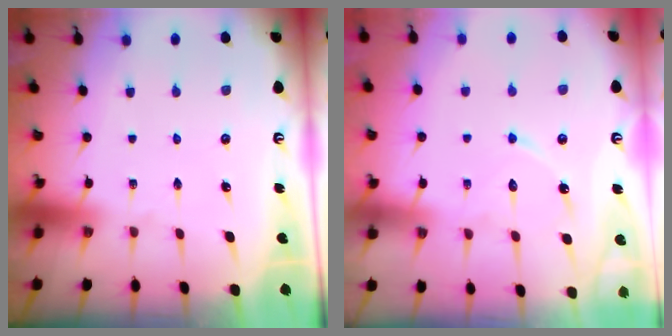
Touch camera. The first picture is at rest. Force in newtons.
{"total": 9.6, "press": 9.6, "slide": 0.6}